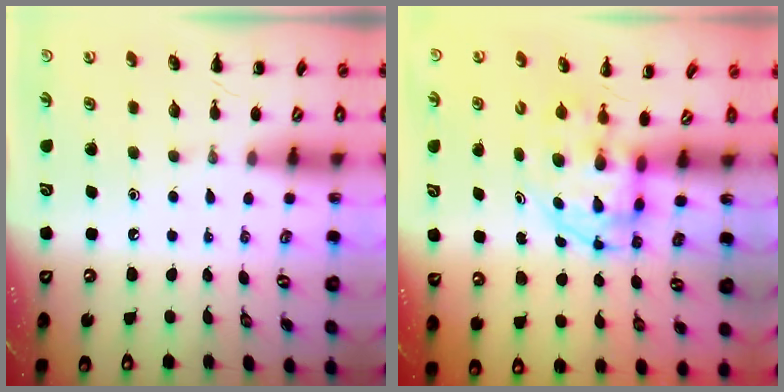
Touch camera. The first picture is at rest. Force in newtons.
{"total": 3.8, "press": 3.7, "slide": 0.7}